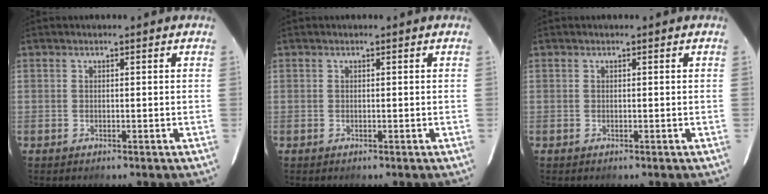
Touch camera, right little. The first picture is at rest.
{"total": 0.0}
{"total": 0.0}